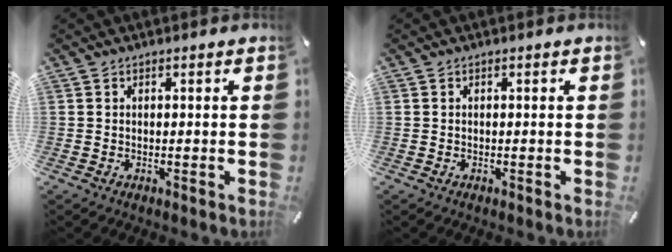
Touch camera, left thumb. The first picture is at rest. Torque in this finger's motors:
{"motor_torque": [-0.02, 0.01, -0.04, 0.01, 0.00]}